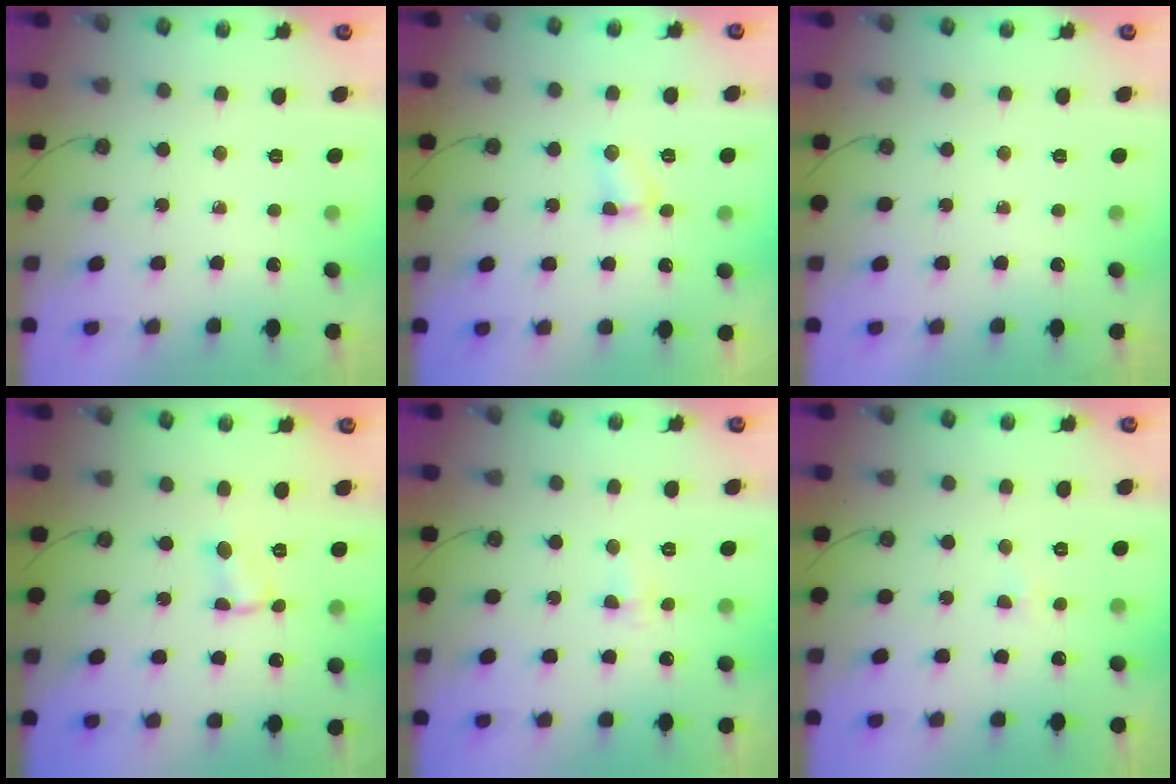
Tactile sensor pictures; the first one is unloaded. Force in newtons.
{"total": 3.2, "press": 3.2, "slide": 0.4}
{"total": 0.0}
{"total": 2.5, "press": 2.5, "slide": 0.1}
{"total": 5.2, "press": 3.8, "slide": 3.5}
{"total": 4.3, "press": 2.5, "slide": 3.5}